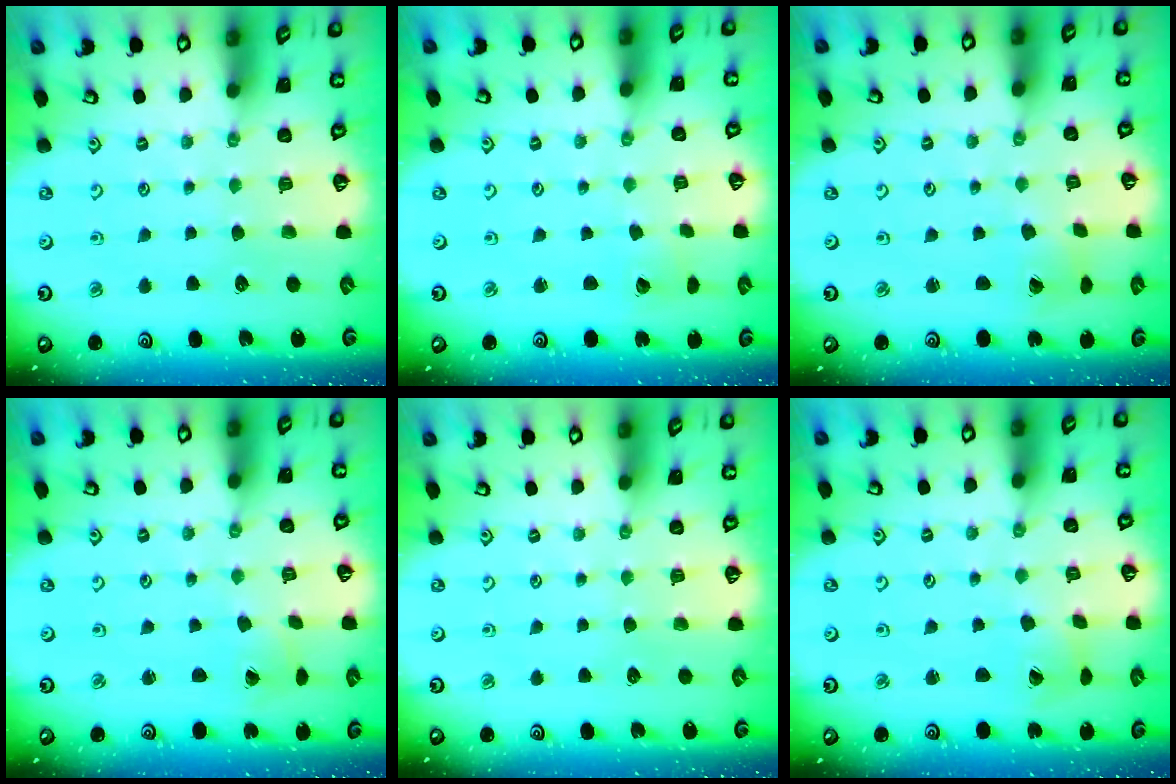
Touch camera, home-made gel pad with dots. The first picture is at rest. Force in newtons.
{"total": 1.4, "press": 1.4, "slide": 0.2}
{"total": 2.0, "press": 2.0, "slide": 0.3}
{"total": 1.2, "press": 1.2, "slide": 0.1}
{"total": 0.0}
{"total": 2.2, "press": 2.2, "slide": 0.4}